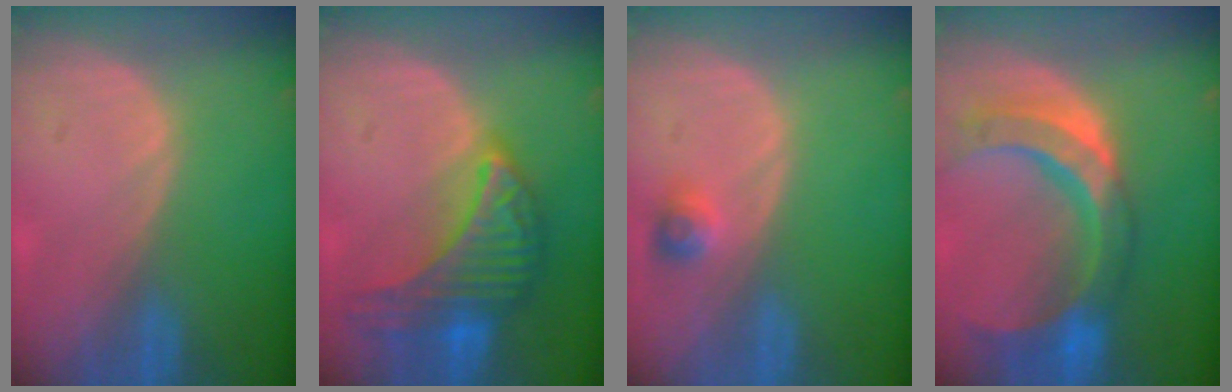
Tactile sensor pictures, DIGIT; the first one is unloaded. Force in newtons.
{"total": 9.6, "press": 9.5, "slide": 0.6}
{"total": 2.2, "press": 2.2, "slide": 0.2}
{"total": 11.5, "press": 9.8, "slide": 6.1}